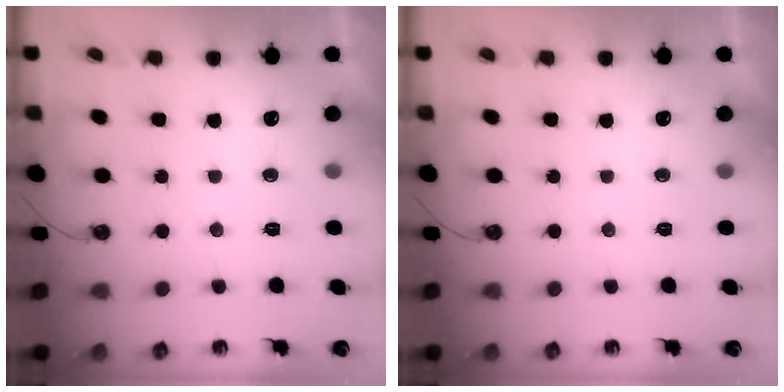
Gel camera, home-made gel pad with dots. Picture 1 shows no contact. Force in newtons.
{"total": 0.0}